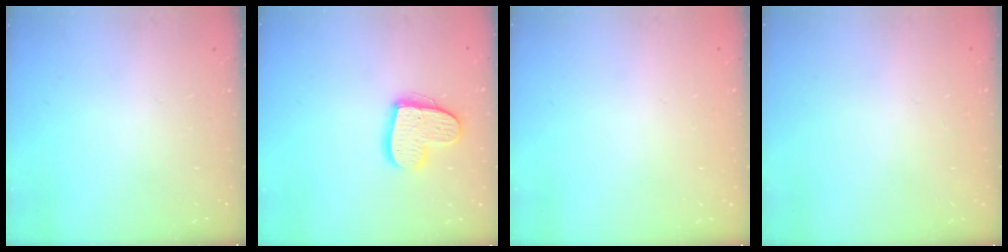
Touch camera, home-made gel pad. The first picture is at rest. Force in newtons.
{"total": 13.9, "press": 13.9, "slide": 0.8}
{"total": 0.0}
{"total": 0.0}